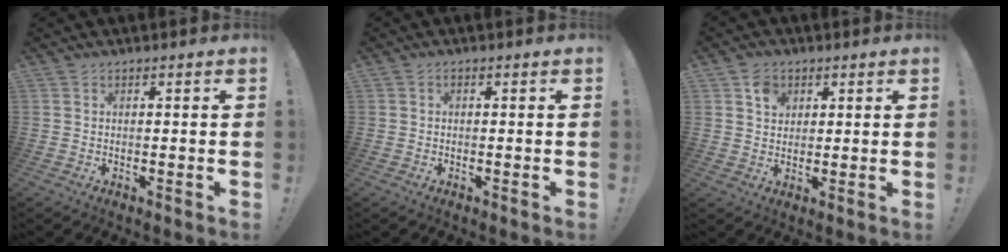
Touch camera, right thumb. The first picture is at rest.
{"total": 0.6, "force": [-0.4, 0.3, 0.4], "torque": [-0.010, 0.003, -0.007]}
{"total": 5.0, "force": [2.3, 4.1, 1.8], "torque": [-0.017, -0.006, 0.038]}